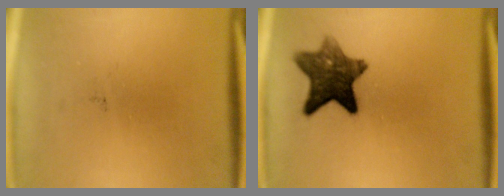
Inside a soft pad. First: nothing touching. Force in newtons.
{"total": 9.2}